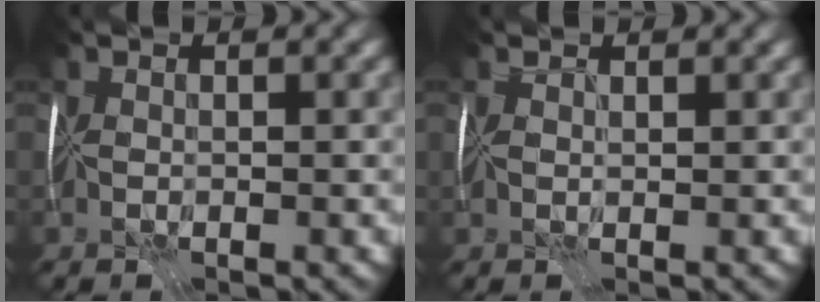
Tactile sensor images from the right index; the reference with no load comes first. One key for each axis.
{"total": 0.9, "fx": 0.8, "fy": 0.2, "fz": 0.3, "tx": -0.018, "ty": 0.007, "tz": 0.015}